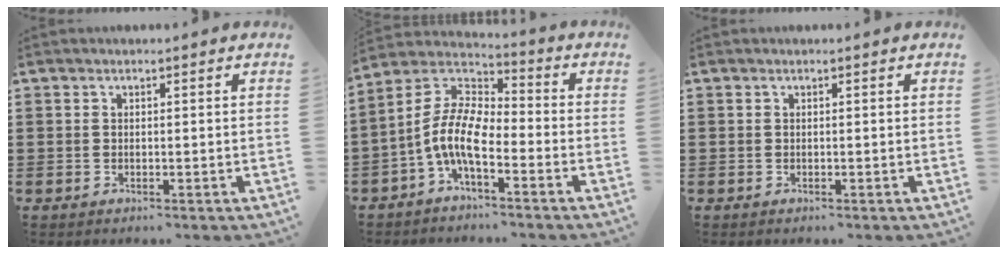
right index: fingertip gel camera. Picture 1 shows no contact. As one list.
[{"total": 9.0, "force": [-3.4, 3.5, 7.5], "torque": [-0.197, -0.022, -0.078]}, {"total": 0.0}]